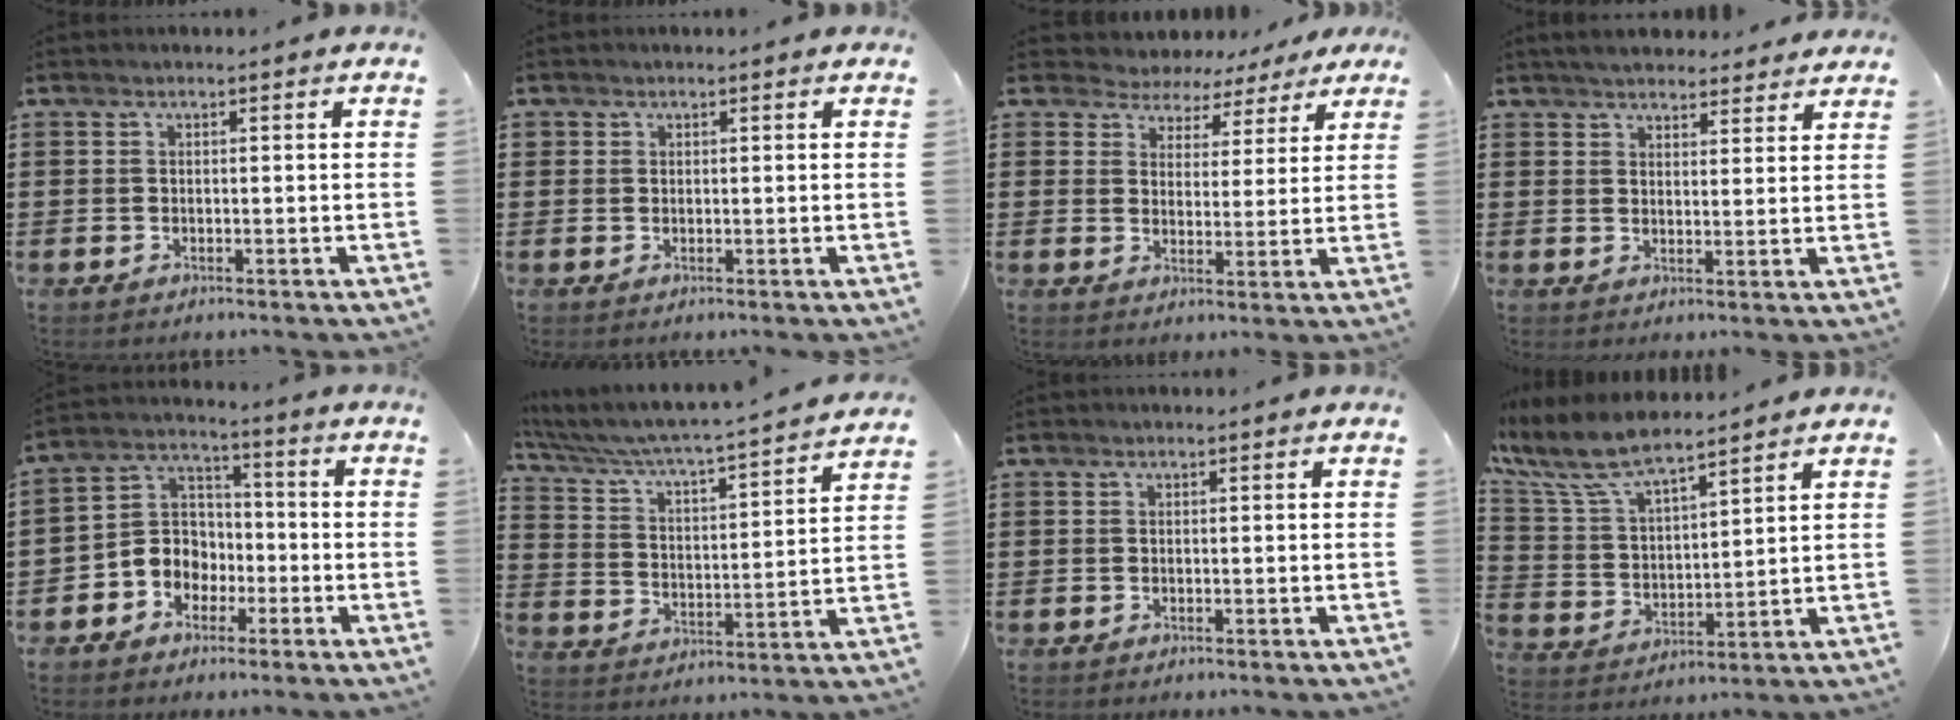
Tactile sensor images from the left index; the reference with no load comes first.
{"total": 0.9, "force": [0.4, 0.8, 0.1], "torque": [-0.004, 0.006, 0.008]}
{"total": 4.4, "force": [3.9, 2.0, -0.2], "torque": [-0.024, -0.011, 0.068]}
{"total": 3.9, "force": [3.8, 0.7, 0.7], "torque": [-0.024, -0.007, 0.071]}
{"total": 6.3, "force": [-2.6, 5.5, 1.5], "torque": [-0.057, 0.007, -0.055]}
{"total": 4.1, "force": [3.8, -0.3, 1.4], "torque": [-0.051, -0.039, 0.053]}
{"total": 0.0}
{"total": 8.3, "force": [7.0, 2.1, 3.9], "torque": [-0.107, -0.030, 0.123]}